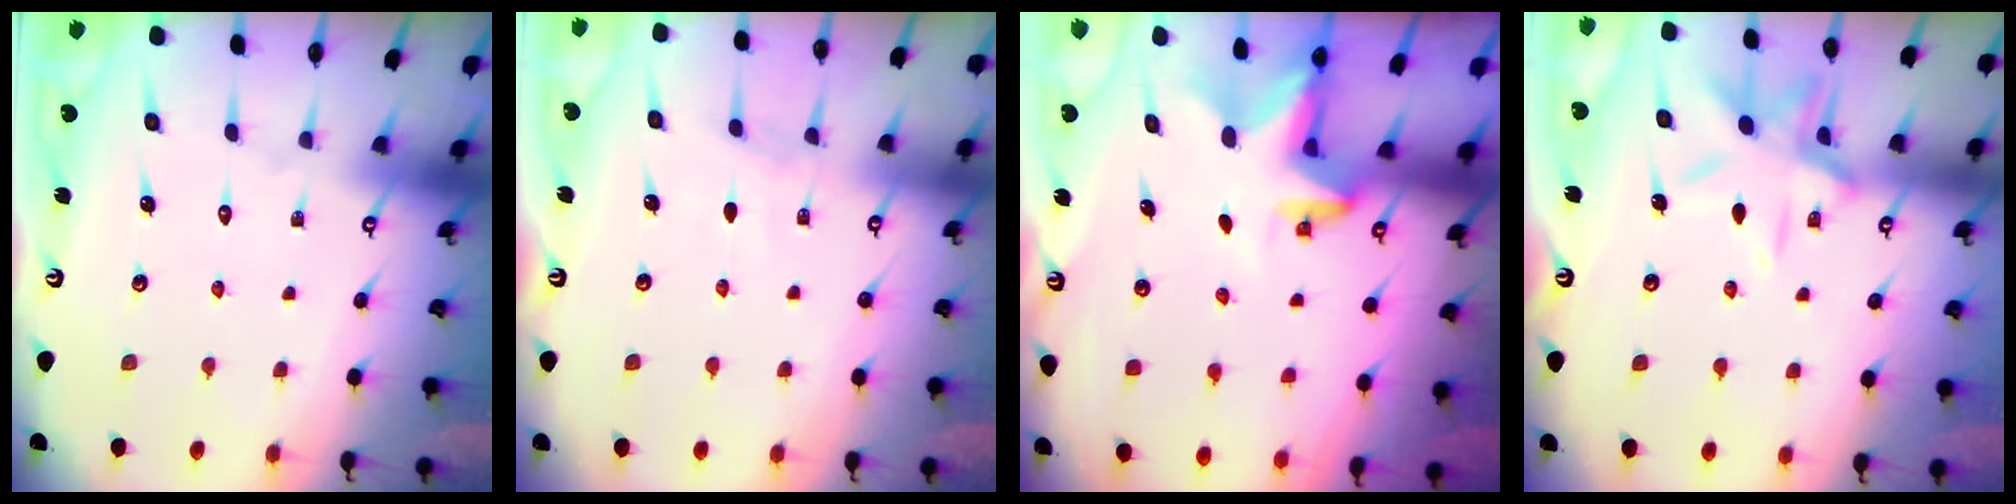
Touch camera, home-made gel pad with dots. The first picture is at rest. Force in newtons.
{"total": 2.4, "press": 2.4, "slide": 0.3}
{"total": 2.9, "press": 2.9, "slide": 0.2}
{"total": 12.0, "press": 11.9, "slide": 0.8}